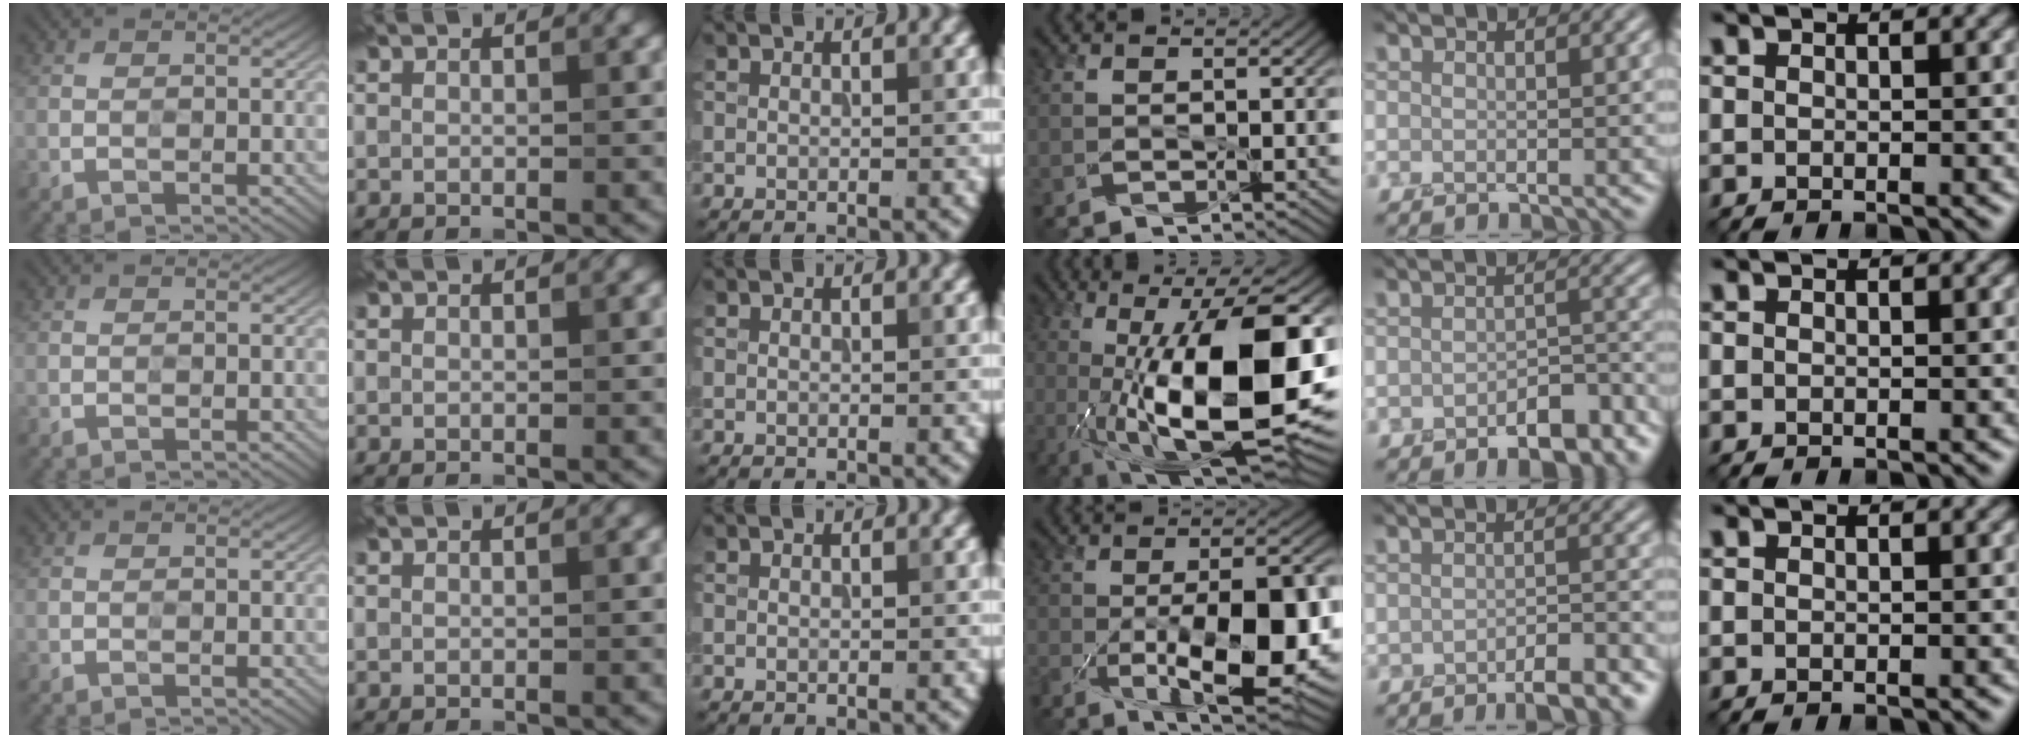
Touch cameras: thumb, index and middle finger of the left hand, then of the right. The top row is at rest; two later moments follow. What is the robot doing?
{"motion": "peel", "object": "velcro strap"}